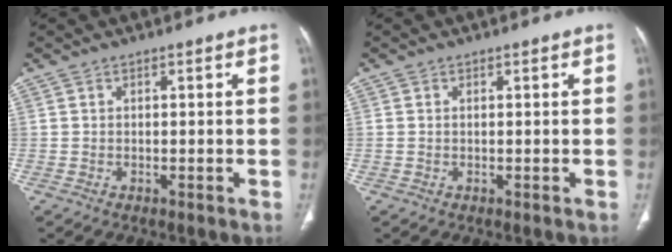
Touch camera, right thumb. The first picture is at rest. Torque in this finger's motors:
{"motor_torque": [0.30, 0.16, 0.04, 0.44, 0.05]}